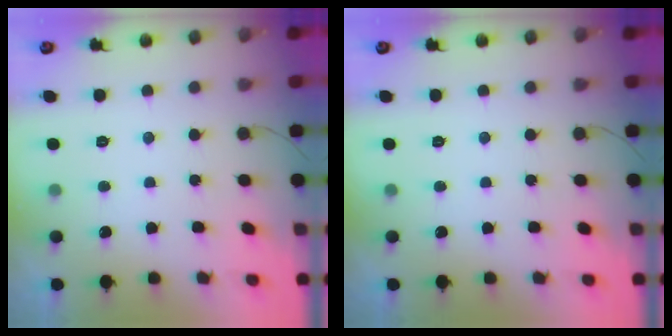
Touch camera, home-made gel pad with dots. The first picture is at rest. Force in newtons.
{"total": 0.0}